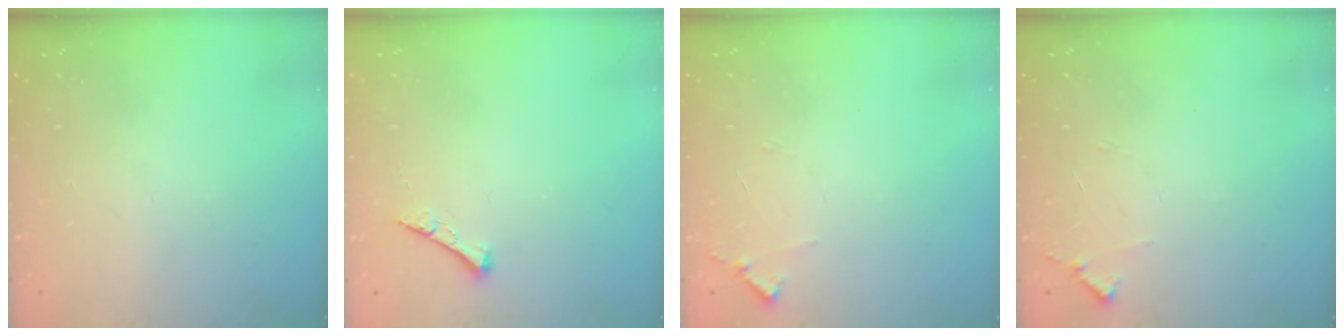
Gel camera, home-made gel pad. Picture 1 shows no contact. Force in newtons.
{"total": 3.9, "press": 3.9, "slide": 0.5}
{"total": 6.8, "press": 6.8, "slide": 0.6}
{"total": 6.8, "press": 6.8, "slide": 0.6}